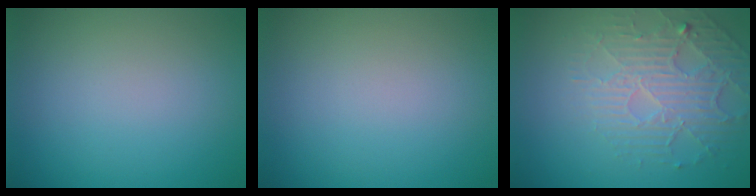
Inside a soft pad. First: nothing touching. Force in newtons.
{"total": 0.0}
{"total": 4.7, "press": 3.5, "slide": 3.1}